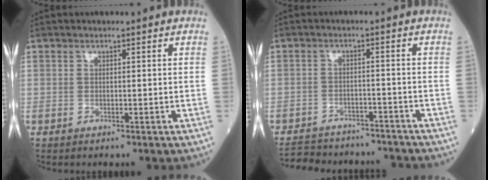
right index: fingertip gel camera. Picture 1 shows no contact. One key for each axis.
{"total": 13.2, "fx": -12.2, "fy": 4.3, "fz": 2.9, "tx": -0.062, "ty": 0.011, "tz": -0.159}